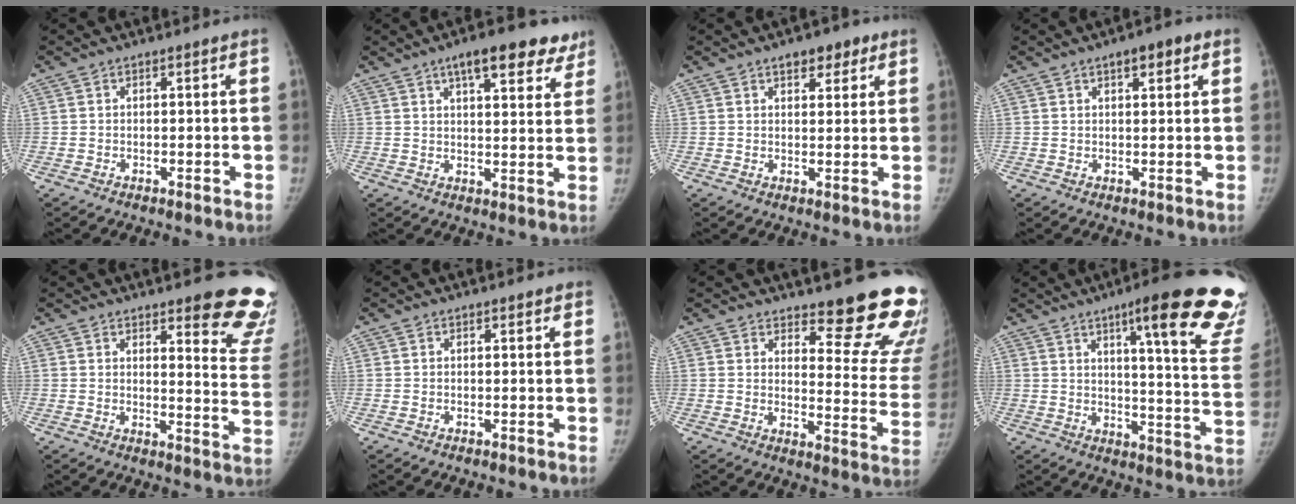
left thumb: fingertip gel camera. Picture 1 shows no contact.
{"total": 12.9, "force": [8.2, 4.9, 8.6], "torque": [-0.073, -0.024, 0.109]}
{"total": 5.2, "force": [3.1, 2.7, 3.2], "torque": [-0.013, -0.011, 0.042]}
{"total": 4.6, "force": [2.3, 1.7, 3.5], "torque": [-0.034, -0.001, 0.028]}
{"total": 14.9, "force": [11.3, 3.5, 9.1], "torque": [-0.064, -0.090, 0.120]}
{"total": 0.5, "force": [0.3, 0.3, 0.3], "torque": [-0.003, -0.002, 0.002]}
{"total": 17.8, "force": [14.7, 4.4, 9.1], "torque": [-0.071, -0.139, 0.174]}
{"total": 25.5, "force": [16.5, 3.6, 19.1], "torque": [-0.202, -0.085, 0.208]}